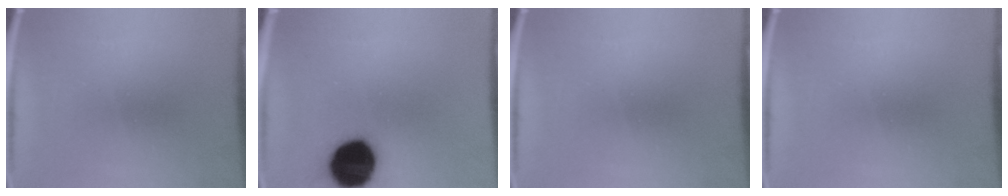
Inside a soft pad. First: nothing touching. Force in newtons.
{"total": 16.4}
{"total": 0.0}
{"total": 0.0}